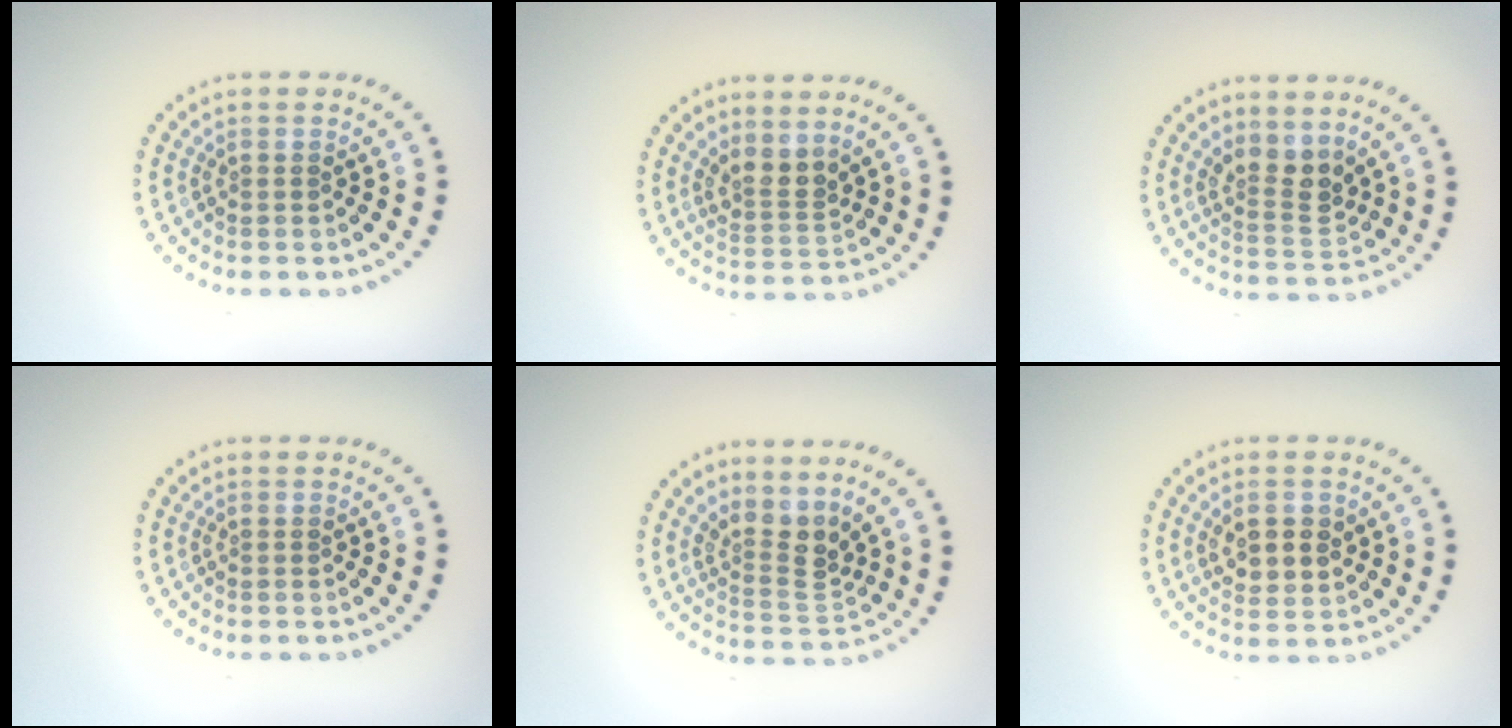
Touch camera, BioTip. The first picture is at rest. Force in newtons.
{"total": 2.5, "press": 1.9, "slide": 1.6}
{"total": 3.1, "press": 2.7, "slide": 1.6}
{"total": 0.0}
{"total": 3.1, "press": 2.2, "slide": 2.2}
{"total": 3.0, "press": 2.9, "slide": 0.6}